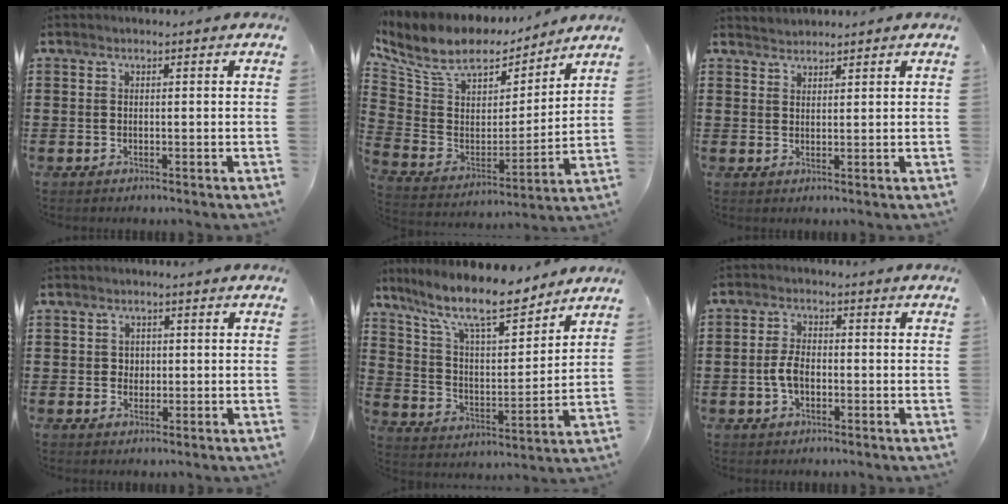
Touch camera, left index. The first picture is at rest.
{"total": 10.2, "force": [8.0, 4.4, 4.5], "torque": [-0.129, -0.047, 0.143]}
{"total": 1.5, "force": [1.5, 0.1, -0.3], "torque": [0.000, 0.002, 0.031]}
{"total": 1.7, "force": [0.1, 1.6, 0.5], "torque": [-0.016, 0.009, 0.000]}
{"total": 12.0, "force": [9.9, 2.3, 6.5], "torque": [-0.162, -0.044, 0.173]}
{"total": 4.3, "force": [-0.9, 2.3, 3.5], "torque": [-0.085, -0.002, -0.023]}